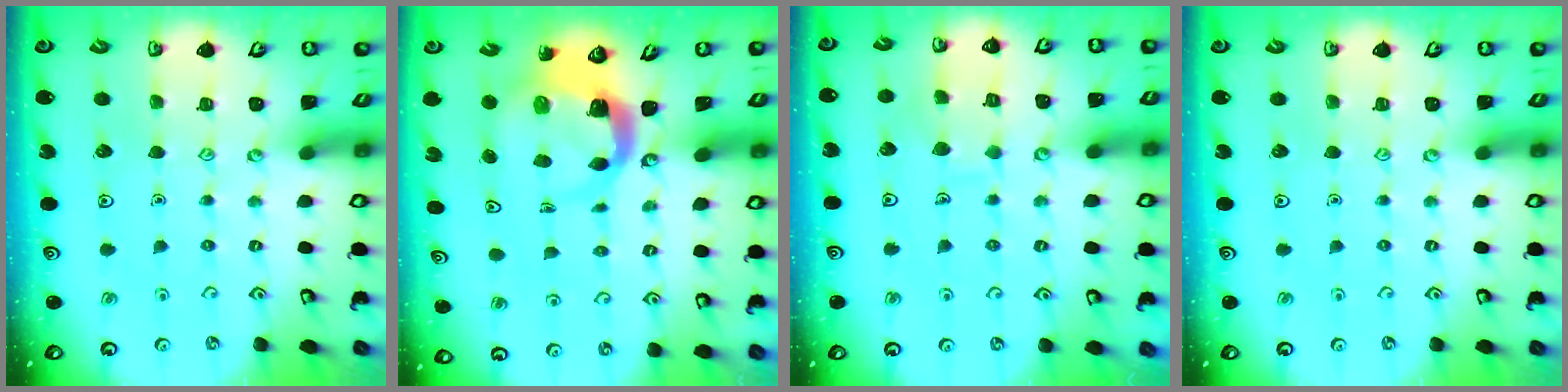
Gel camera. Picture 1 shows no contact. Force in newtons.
{"total": 4.8, "press": 4.8, "slide": 0.7}
{"total": 6.2, "press": 6.2, "slide": 0.6}
{"total": 0.0}